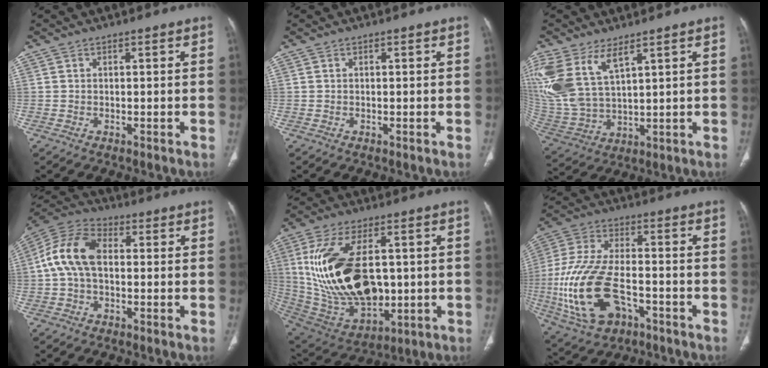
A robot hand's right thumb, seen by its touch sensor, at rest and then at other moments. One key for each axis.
{"total": 0.0}
{"total": 15.2, "fx": 7.7, "fy": 7.1, "fz": 11.0, "tx": -0.252, "ty": -0.026, "tz": 0.173}
{"total": 11.6, "fx": 0.5, "fy": 7.3, "fz": 8.9, "tx": -0.180, "ty": 0.032, "tz": -0.001}
{"total": 24.1, "fx": 1.8, "fy": 13.4, "fz": 20.0, "tx": -0.377, "ty": -0.018, "tz": 0.054}
{"total": 19.6, "fx": -5.9, "fy": 10.8, "fz": 15.2, "tx": -0.331, "ty": 0.017, "tz": -0.098}